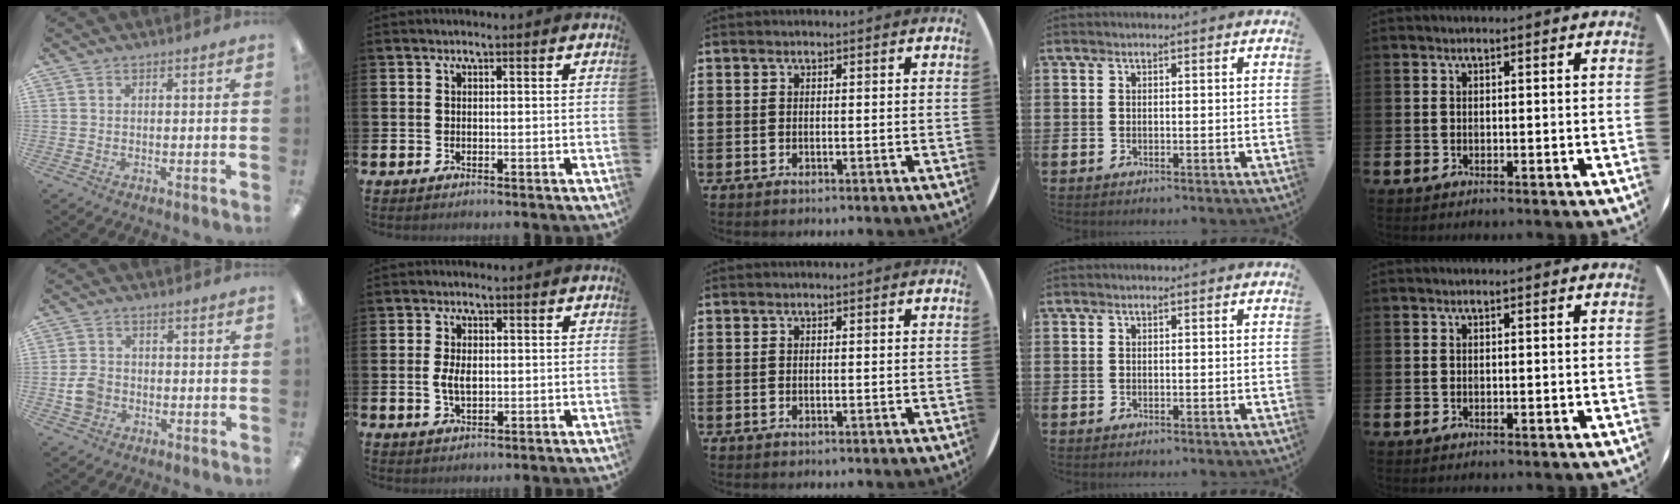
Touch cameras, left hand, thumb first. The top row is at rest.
{"thumb": {"total": 5.0, "force": [-1.3, 4.1, 2.5], "torque": [-0.048, 0.009, -0.022]}, "index": {"total": 3.2, "force": [0.1, 1.9, 2.7], "torque": [-0.040, 0.004, -0.003]}}